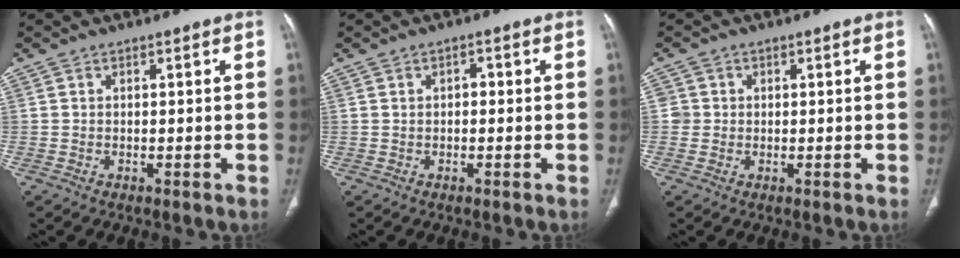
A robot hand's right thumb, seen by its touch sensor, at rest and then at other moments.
{"total": 1.2, "force": [-0.1, 0.9, 0.8], "torque": [-0.005, 0.005, -0.006]}
{"total": 2.1, "force": [0.0, 2.1, 0.1], "torque": [0.013, 0.007, 0.000]}